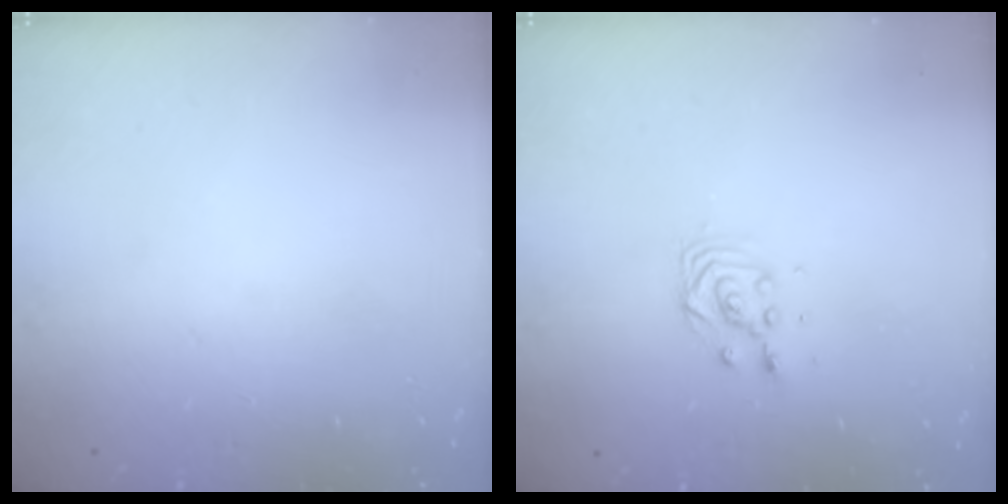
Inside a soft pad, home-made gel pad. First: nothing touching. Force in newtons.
{"total": 5.3, "press": 5.2, "slide": 0.2}